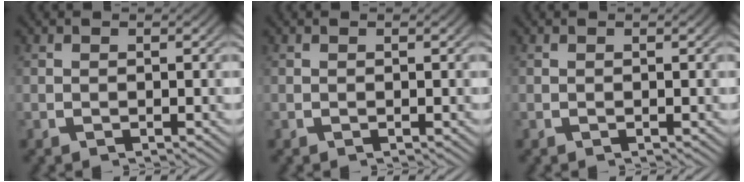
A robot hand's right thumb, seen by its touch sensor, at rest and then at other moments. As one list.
[{"total": 0.0}, {"total": 0.0}]